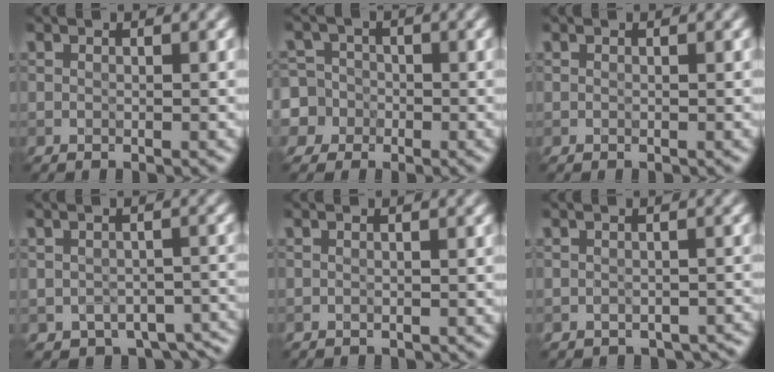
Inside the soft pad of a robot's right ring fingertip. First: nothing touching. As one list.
[{"total": 7.9, "force": [-2.5, 7.2, 1.8], "torque": [-0.046, 0.006, -0.081]}, {"total": 0.0}, {"total": 5.1, "force": [-3.0, 3.3, 2.6], "torque": [-0.027, -0.031, -0.031]}, {"total": 0.0}, {"total": 1.9, "force": [-1.3, 1.2, 0.6], "torque": [-0.002, -0.010, -0.014]}]